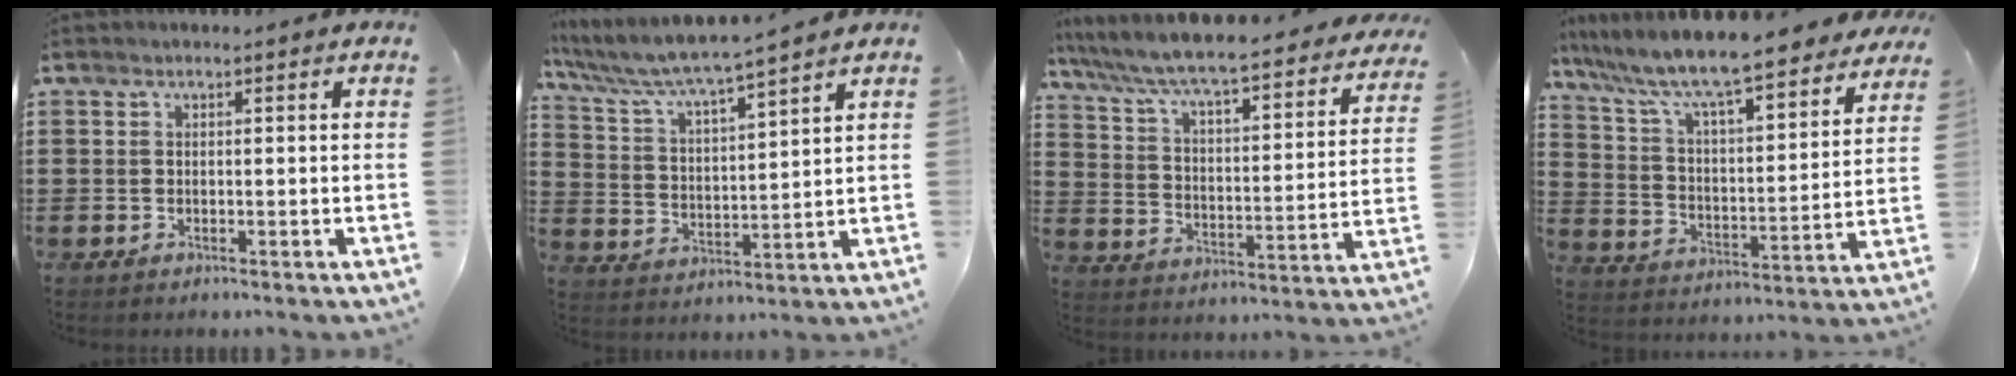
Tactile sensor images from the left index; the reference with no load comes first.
{"total": 5.5, "force": [5.0, -0.3, 2.3], "torque": [-0.070, -0.035, 0.079]}
{"total": 5.8, "force": [5.2, -0.1, 2.6], "torque": [-0.077, -0.053, 0.077]}
{"total": 8.4, "force": [7.5, 0.5, 3.6], "torque": [-0.105, -0.057, 0.124]}